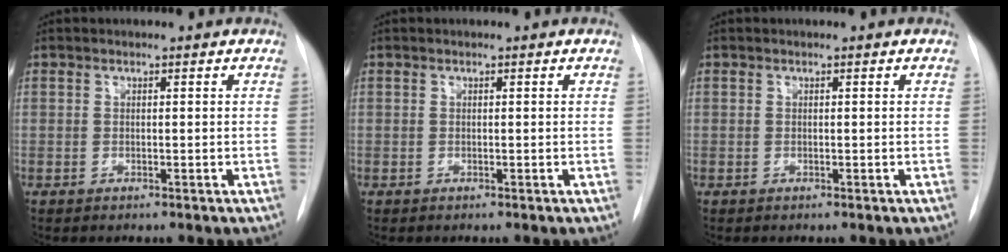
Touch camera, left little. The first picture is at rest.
{"total": 0.0}
{"total": 0.0}